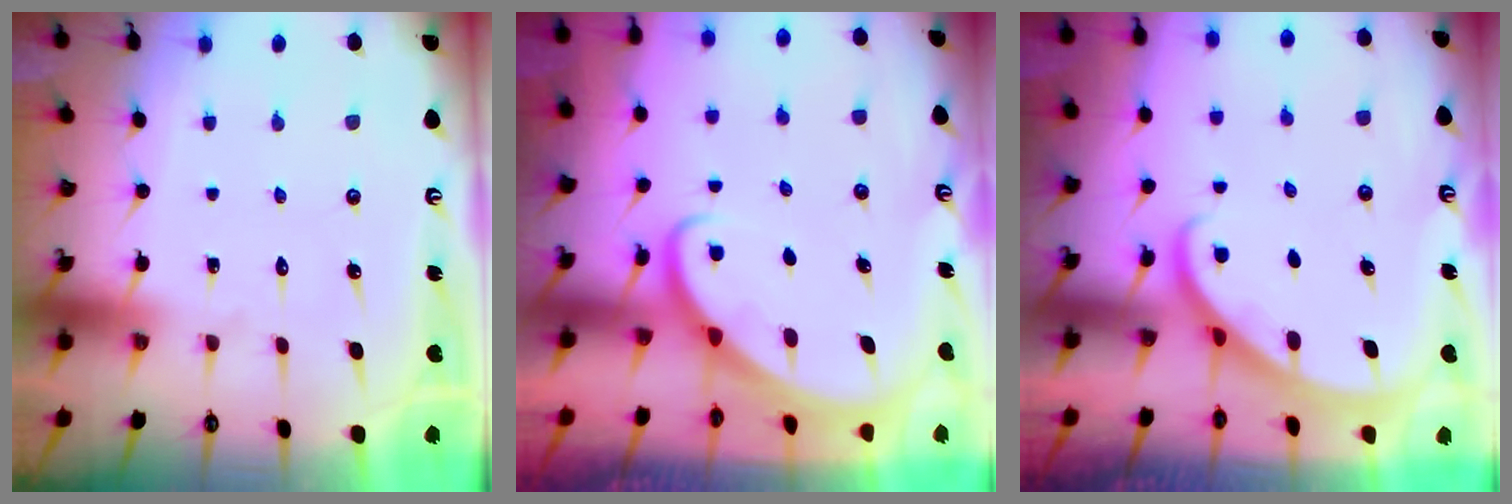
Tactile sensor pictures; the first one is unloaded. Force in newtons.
{"total": 2.3, "press": 2.3, "slide": 0.2}
{"total": 2.2, "press": 2.2, "slide": 0.1}